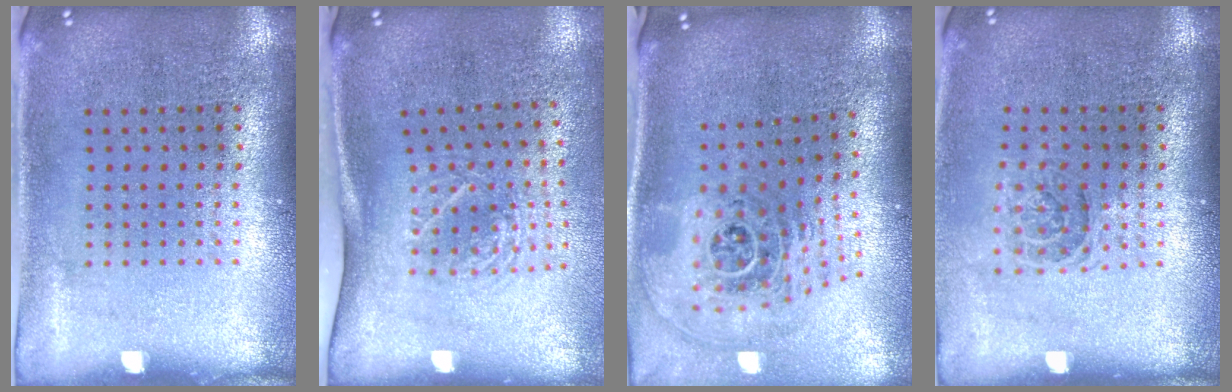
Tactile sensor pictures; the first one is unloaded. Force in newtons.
{"total": 1.8, "press": 1.3, "slide": 1.4}
{"total": 2.5, "press": 1.7, "slide": 1.8}
{"total": 1.1, "press": 1.0, "slide": 0.5}